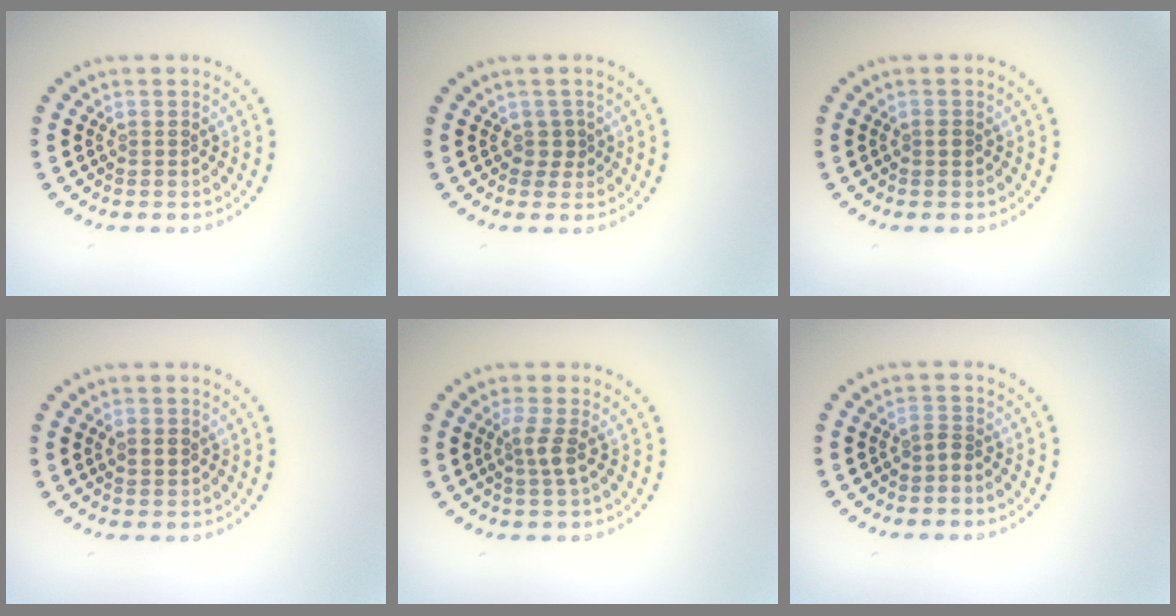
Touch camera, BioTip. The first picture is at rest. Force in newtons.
{"total": 1.0, "press": 0.8, "slide": 0.6}
{"total": 0.8, "press": 0.8, "slide": 0.1}
{"total": 1.7, "press": 1.7, "slide": 0.1}
{"total": 1.9, "press": 1.4, "slide": 1.3}
{"total": 0.9, "press": 0.6, "slide": 0.7}